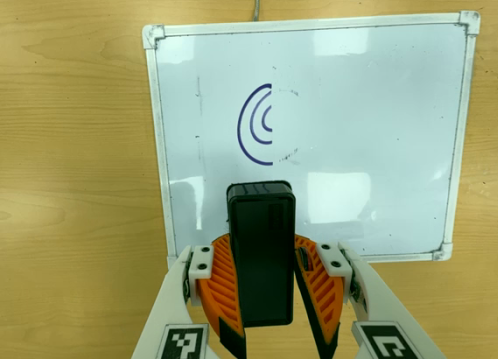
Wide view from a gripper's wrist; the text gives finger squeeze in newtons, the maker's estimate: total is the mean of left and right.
{"total": 9.9, "left": 10.1, "right": 9.8}